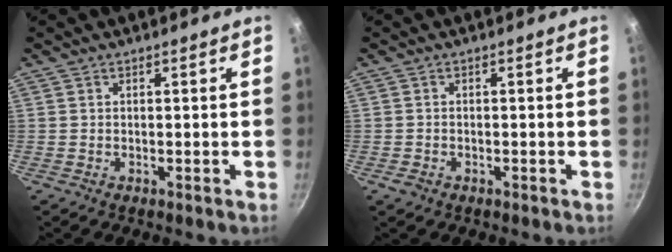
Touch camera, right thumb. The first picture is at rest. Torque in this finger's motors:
{"motor_torque": [0.25, -0.01, 0.47, 0.18, -0.03]}